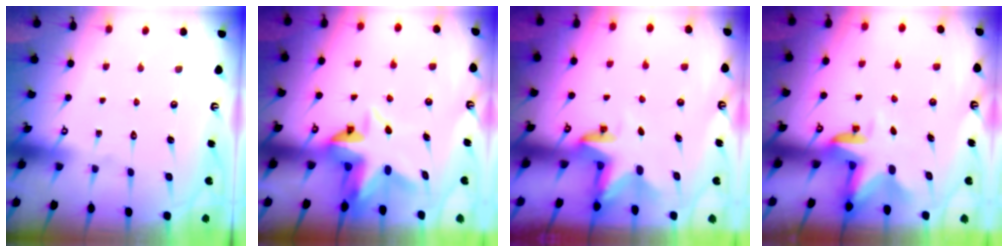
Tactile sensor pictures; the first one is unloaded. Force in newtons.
{"total": 6.4, "press": 6.4, "slide": 0.6}
{"total": 2.9, "press": 2.9, "slide": 0.2}
{"total": 3.1, "press": 3.0, "slide": 0.5}